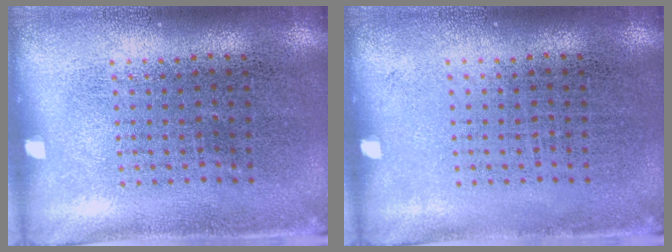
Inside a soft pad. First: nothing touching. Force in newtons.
{"total": 0.0}